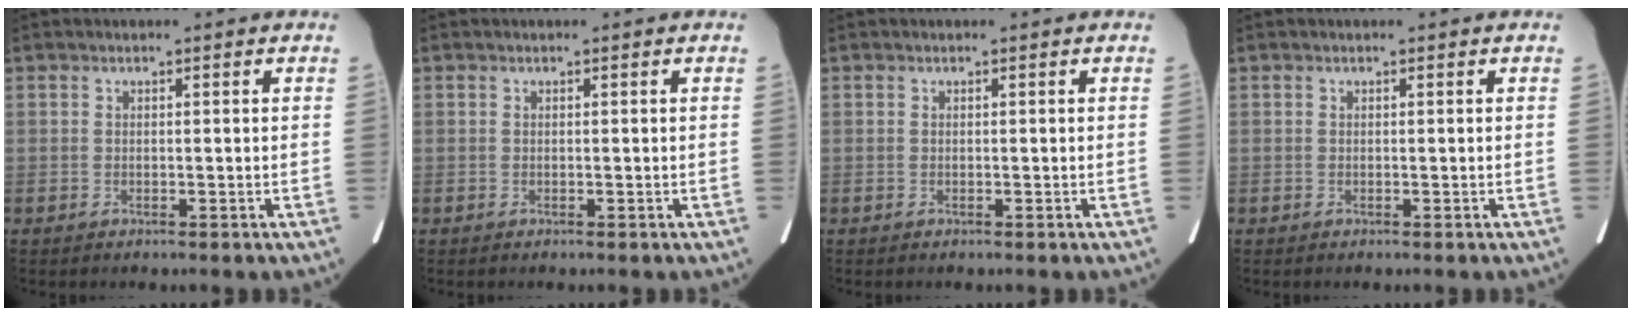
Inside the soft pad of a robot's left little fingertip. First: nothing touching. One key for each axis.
{"total": 0.0}
{"total": 0.0}
{"total": 0.0}